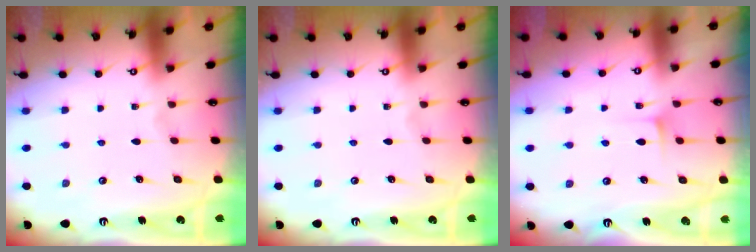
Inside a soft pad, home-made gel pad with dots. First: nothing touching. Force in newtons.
{"total": 0.0}
{"total": 4.5, "press": 4.5, "slide": 0.6}